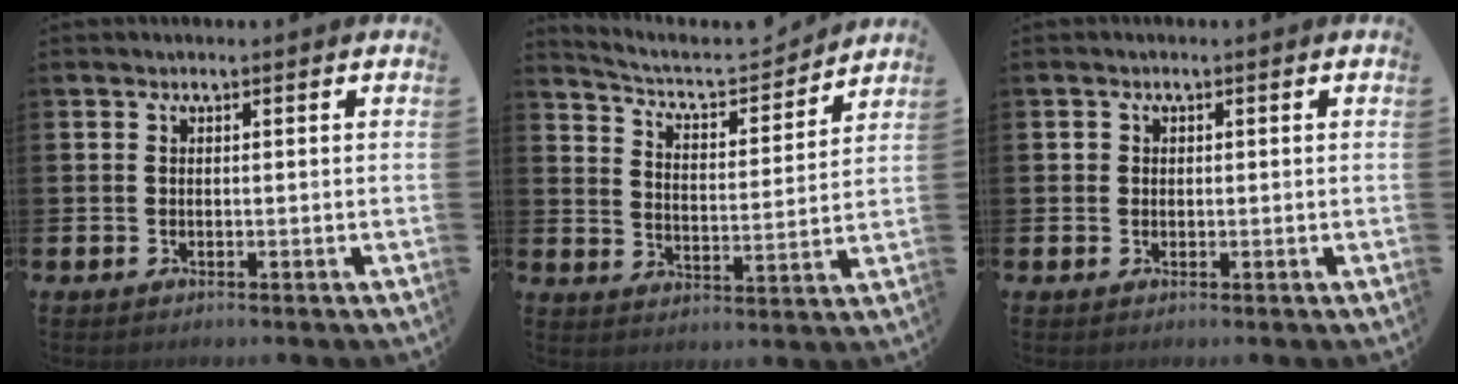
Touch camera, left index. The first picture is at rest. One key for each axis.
{"total": 5.8, "fx": 5.4, "fy": 1.4, "fz": 1.6, "tx": -0.059, "ty": -0.042, "tz": 0.087}
{"total": 0.9, "fx": 0.2, "fy": 0.8, "fz": 0.1, "tx": 0.010, "ty": 0.003, "tz": 0.000}